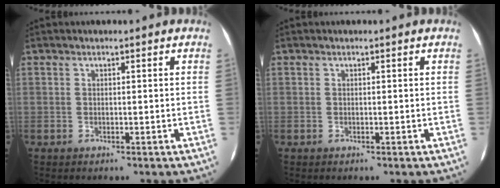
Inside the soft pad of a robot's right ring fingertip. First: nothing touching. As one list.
[{"total": 0.0}]